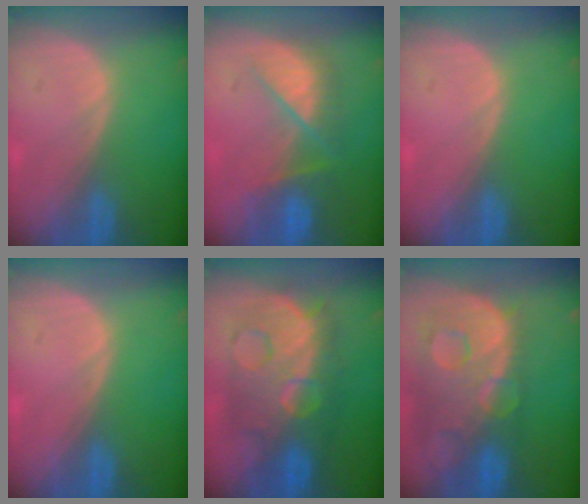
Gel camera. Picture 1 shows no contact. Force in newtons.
{"total": 7.4, "press": 7.1, "slide": 2.1}
{"total": 0.0}
{"total": 0.0}
{"total": 11.2, "press": 11.2, "slide": 1.0}
{"total": 13.7, "press": 11.1, "slide": 8.0}